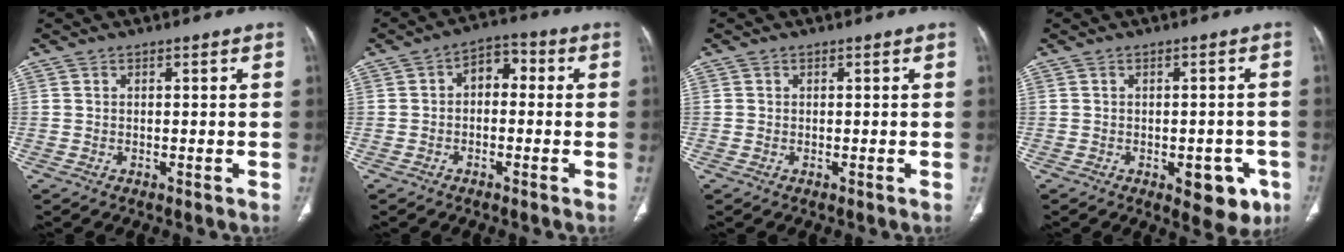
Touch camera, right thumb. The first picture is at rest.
{"total": 5.4, "force": [-0.1, 3.7, 3.9], "torque": [-0.034, 0.024, -0.016]}
{"total": 0.0}
{"total": 7.6, "force": [-3.1, 3.9, 5.7], "torque": [-0.040, 0.008, -0.029]}